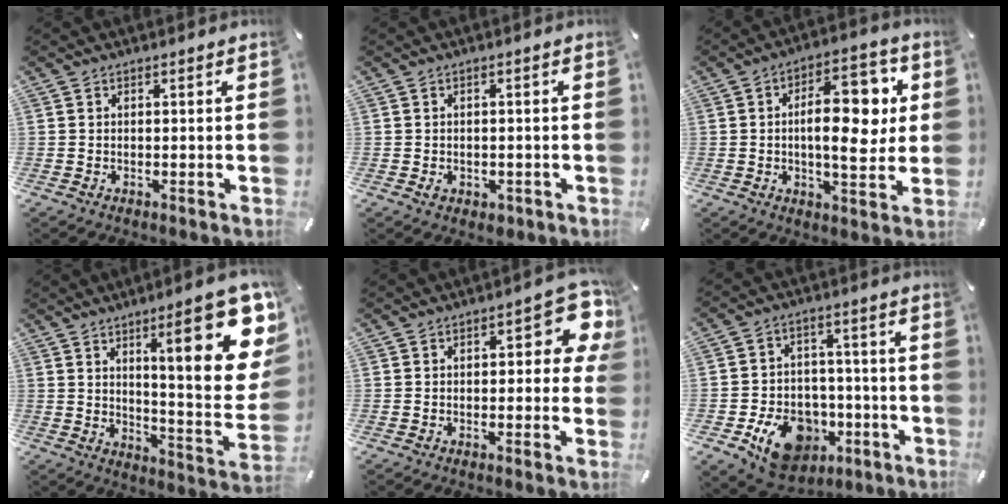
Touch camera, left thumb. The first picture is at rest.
{"total": 2.2, "force": [-0.8, 1.9, 1.0], "torque": [-0.009, 0.000, -0.016]}
{"total": 15.0, "force": [1.9, 7.3, 13.0], "torque": [-0.172, -0.002, 0.025]}
{"total": 23.9, "force": [10.8, 6.8, 20.2], "torque": [-0.275, -0.073, 0.161]}
{"total": 10.7, "force": [2.6, 4.8, 9.2], "torque": [-0.106, -0.017, 0.041]}
{"total": 14.4, "force": [-6.3, 10.8, 7.2], "torque": [-0.094, 0.041, -0.099]}